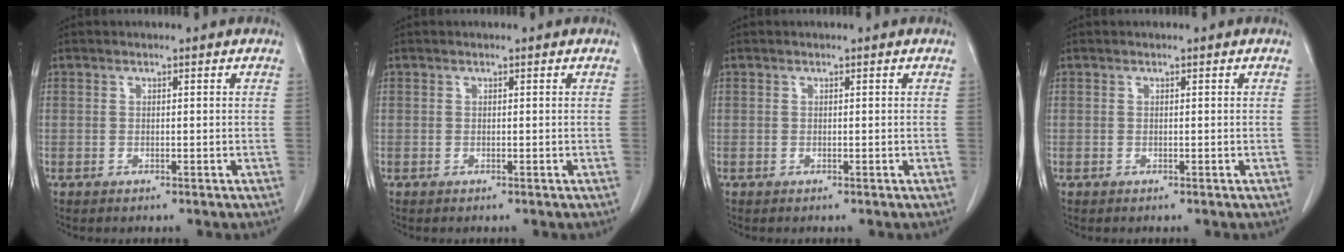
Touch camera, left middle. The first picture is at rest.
{"total": 0.0}
{"total": 0.0}
{"total": 0.0}